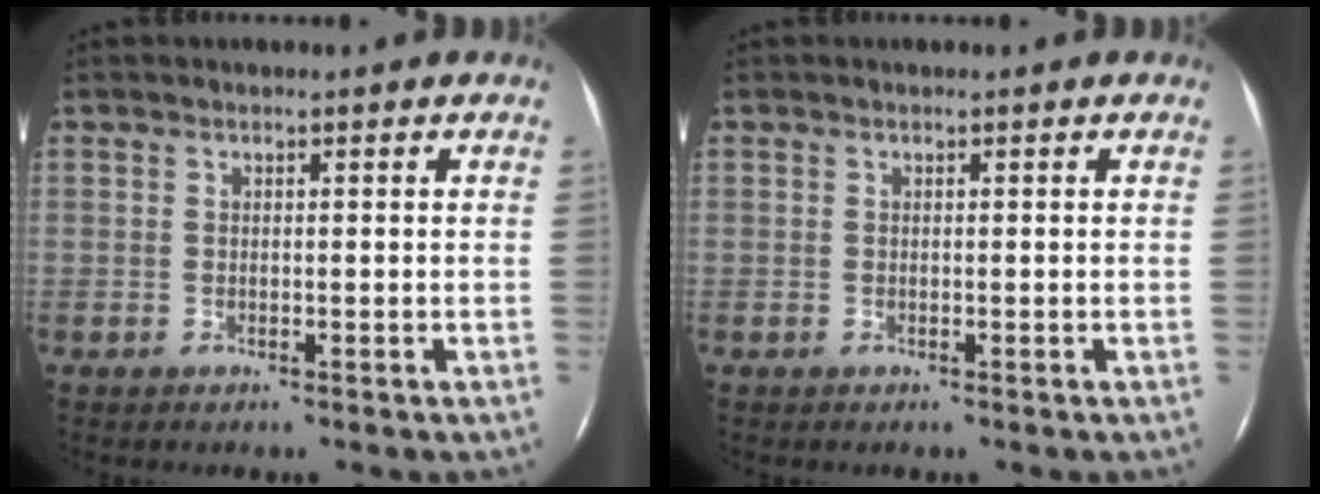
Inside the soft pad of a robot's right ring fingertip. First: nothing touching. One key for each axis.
{"total": 0.0}